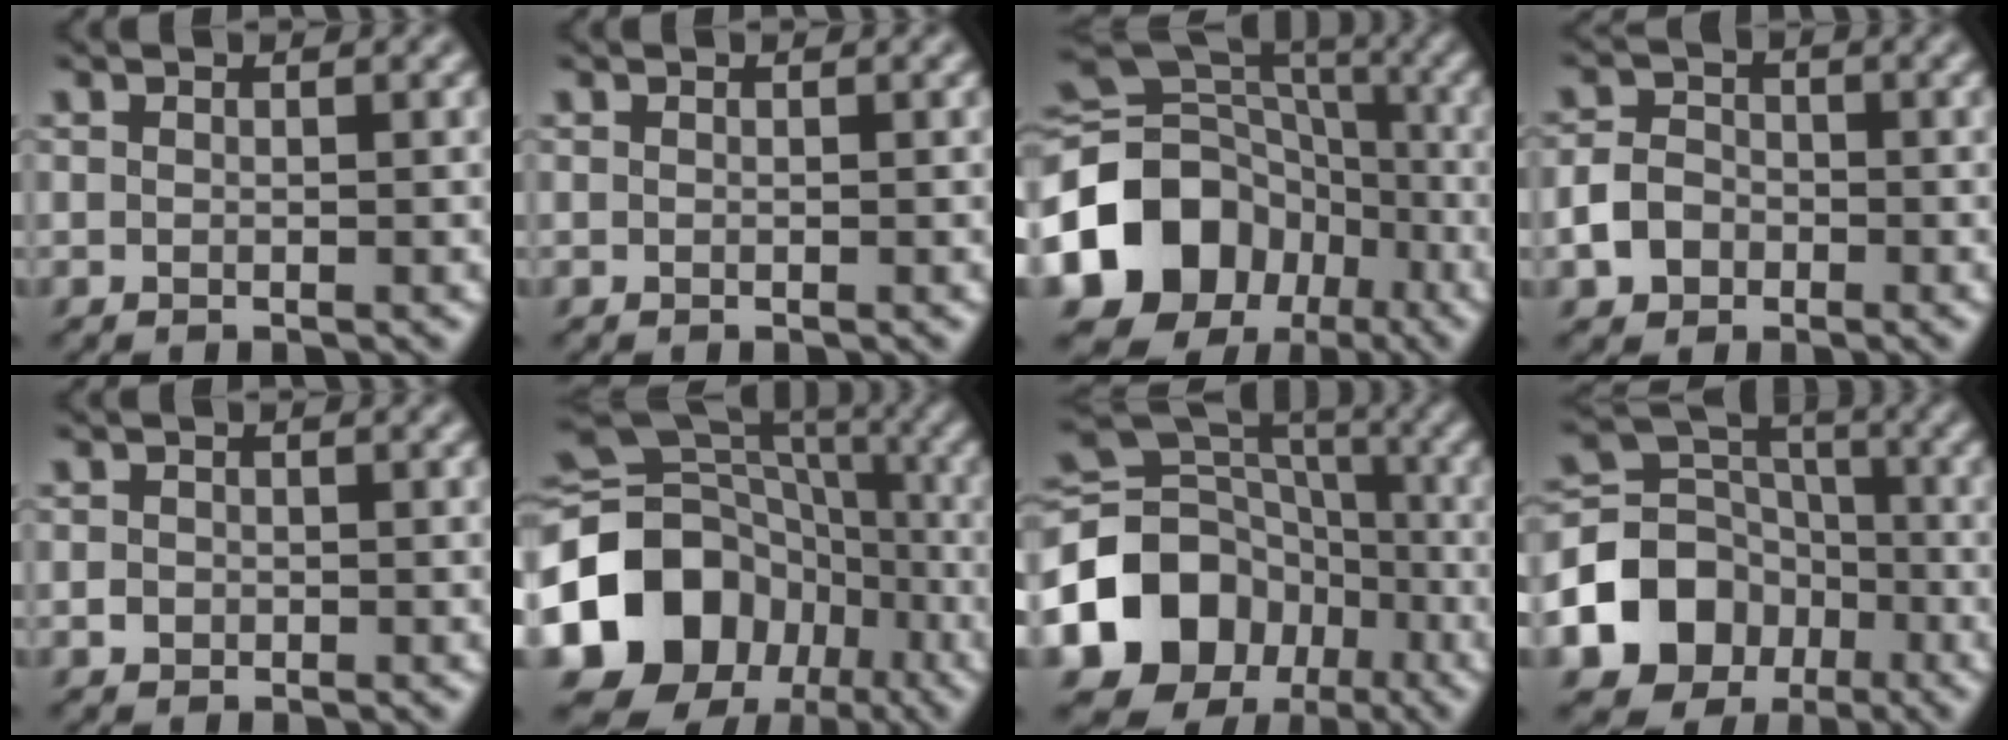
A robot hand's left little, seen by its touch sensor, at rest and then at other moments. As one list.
[{"total": 0.0}, {"total": 13.7, "force": [-4.9, 10.9, 6.5], "torque": [-0.146, 0.003, -0.100]}, {"total": 3.2, "force": [-1.4, 2.5, 1.4], "torque": [-0.027, 0.004, -0.029]}, {"total": 0.7, "force": [-0.3, 0.7, 0.1], "torque": [0.002, -0.003, -0.004]}, {"total": 16.6, "force": [-5.7, 13.5, 7.7], "torque": [-0.185, 0.009, -0.118]}, {"total": 12.3, "force": [-4.5, 9.9, 5.7], "torque": [-0.126, -0.001, -0.088]}, {"total": 9.9, "force": [-4.0, 8.0, 4.2], "torque": [-0.090, 0.001, -0.082]}]